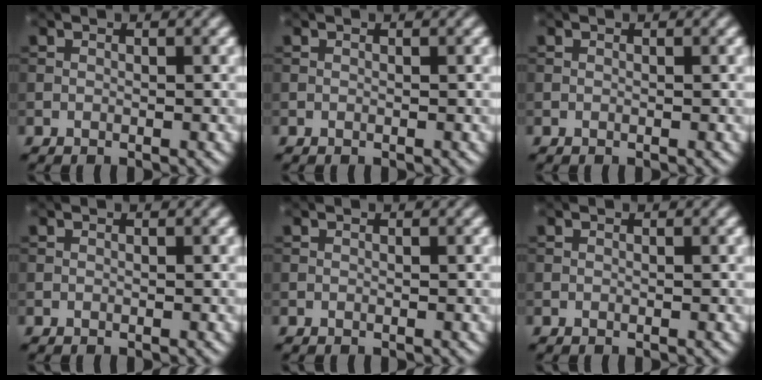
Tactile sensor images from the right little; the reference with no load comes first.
{"total": 0.0}
{"total": 0.0}
{"total": 0.0}
{"total": 0.0}
{"total": 0.0}